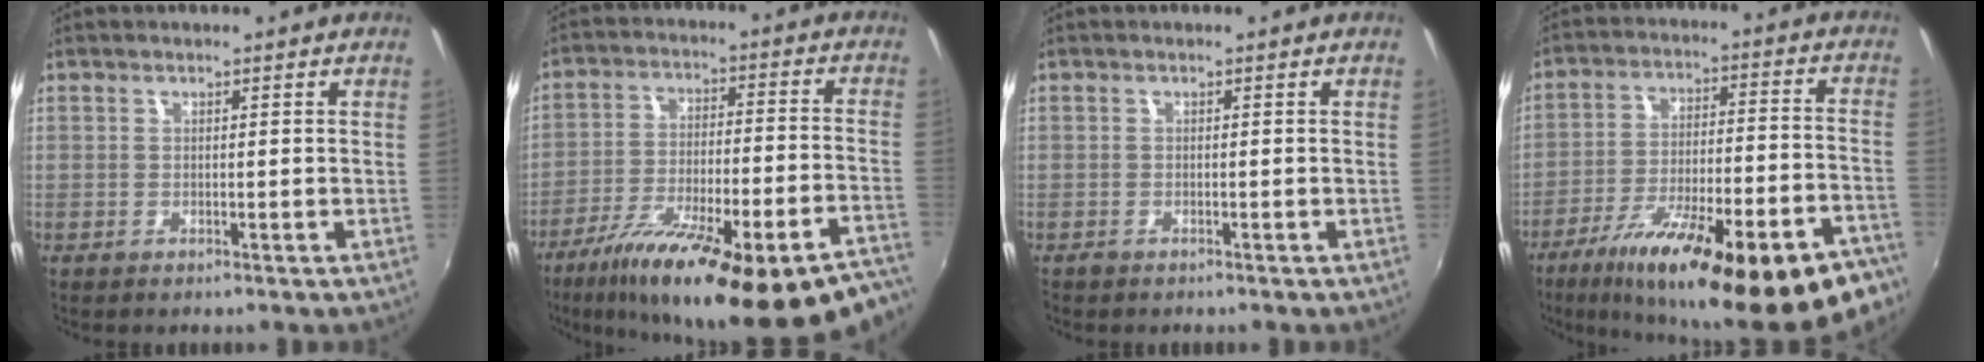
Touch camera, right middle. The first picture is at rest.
{"total": 30.4, "force": [-23.1, 6.9, 18.5], "torque": [-0.302, -0.053, -0.326]}
{"total": 0.6, "force": [-0.5, 0.3, 0.0], "torque": [-0.002, -0.002, -0.010]}
{"total": 30.2, "force": [-20.8, 7.4, 20.6], "torque": [-0.319, -0.045, -0.291]}